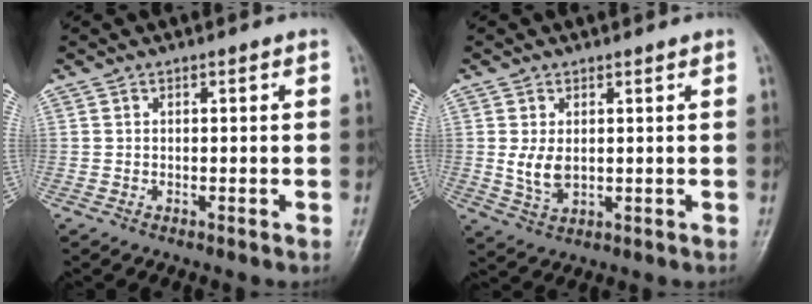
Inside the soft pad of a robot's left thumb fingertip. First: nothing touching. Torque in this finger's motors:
{"motor_torque": [-0.11, 0.32, 0.62, -0.04, 0.04]}